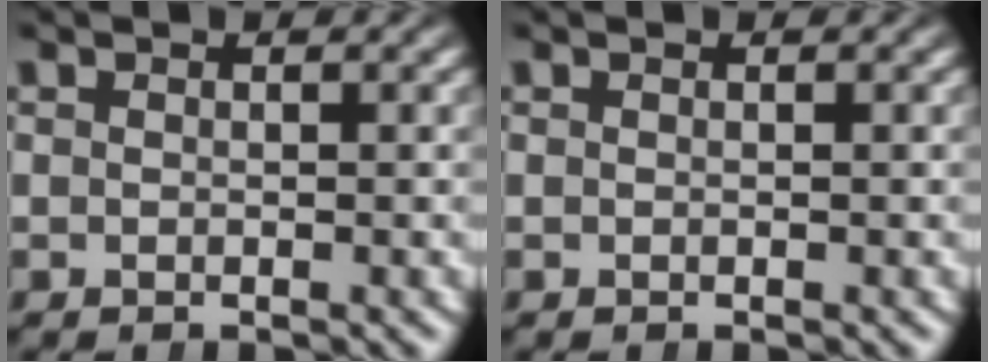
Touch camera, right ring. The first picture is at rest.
{"total": 0.0}